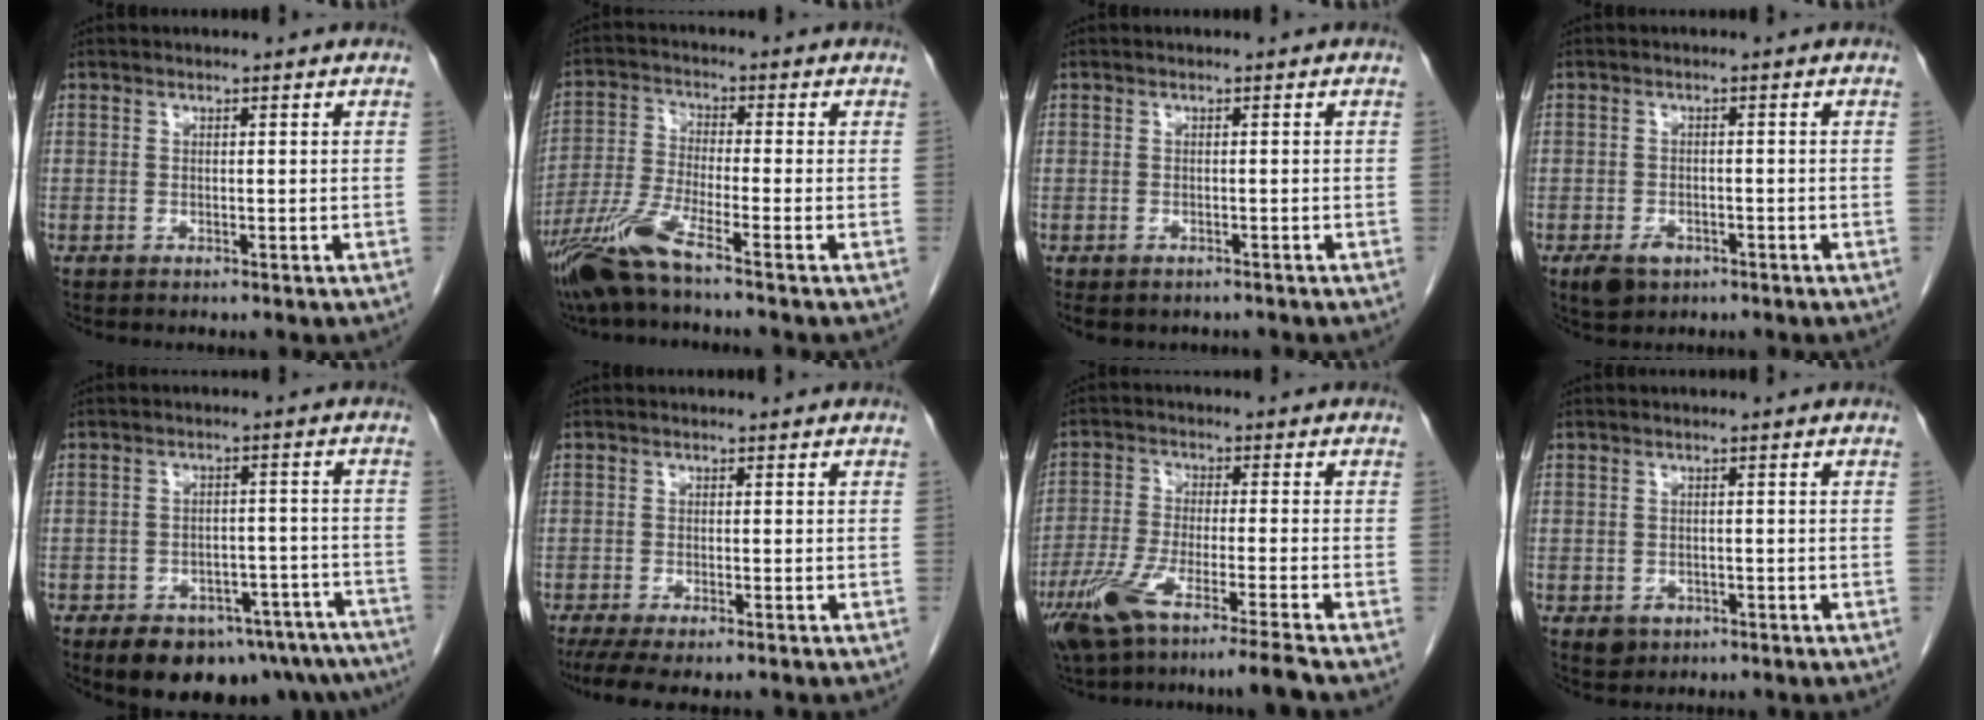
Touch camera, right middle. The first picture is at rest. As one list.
[{"total": 8.2, "force": [-5.9, -0.5, 5.6], "torque": [-0.124, -0.030, -0.121]}, {"total": 3.8, "force": [-3.0, 2.0, 1.0], "torque": [-0.010, 0.000, -0.037]}, {"total": 3.6, "force": [-2.1, 2.3, 1.9], "torque": [-0.034, -0.002, -0.025]}, {"total": 17.1, "force": [-13.4, 7.8, 7.2], "torque": [-0.058, 0.022, -0.156]}, {"total": 7.1, "force": [-5.5, 1.9, 4.1], "torque": [-0.060, -0.013, -0.087]}, {"total": 10.7, "force": [-7.5, -0.4, 7.6], "torque": [-0.142, -0.029, -0.133]}, {"total": 2.4, "force": [-1.1, 2.0, 0.7], "torque": [-0.011, 0.003, -0.007]}]